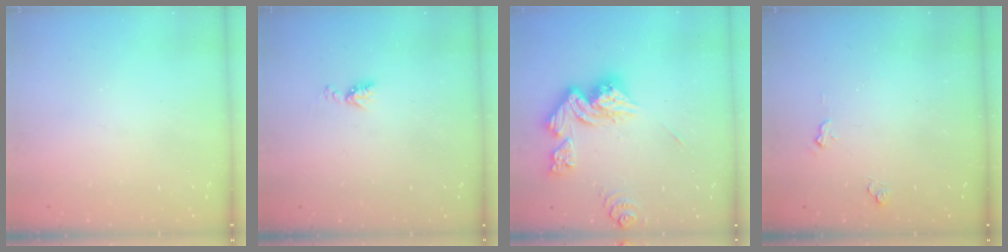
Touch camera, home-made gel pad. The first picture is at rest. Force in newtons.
{"total": 5.6, "press": 5.5, "slide": 0.8}
{"total": 14.6, "press": 14.5, "slide": 1.5}
{"total": 4.7, "press": 4.7, "slide": 0.5}